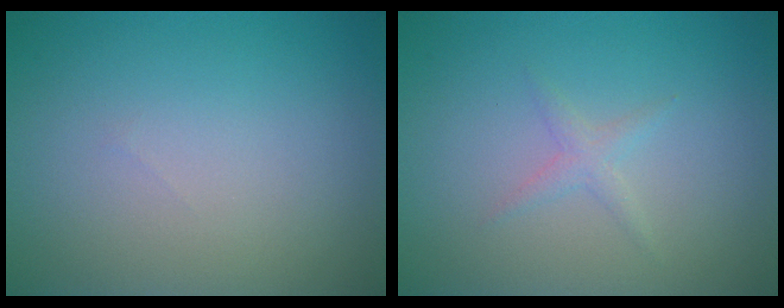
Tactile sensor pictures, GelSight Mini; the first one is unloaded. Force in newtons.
{"total": 1.1, "press": 1.1, "slide": 0.1}